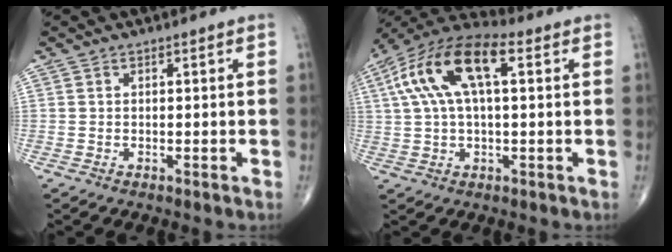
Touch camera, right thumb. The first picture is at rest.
{"total": 15.3, "force": [4.2, 6.5, 13.2], "torque": [-0.268, 0.040, 0.069]}